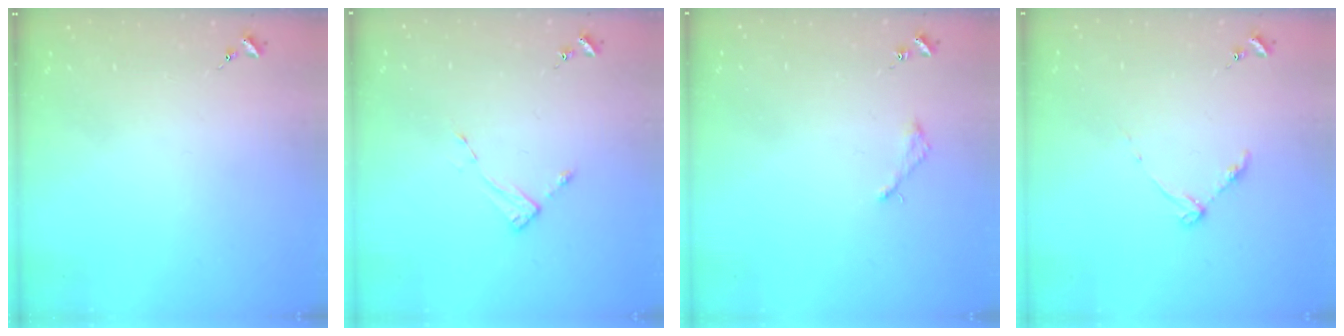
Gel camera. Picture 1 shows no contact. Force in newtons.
{"total": 2.8, "press": 2.7, "slide": 0.3}
{"total": 2.2, "press": 2.2, "slide": 0.2}
{"total": 4.6, "press": 4.5, "slide": 0.6}